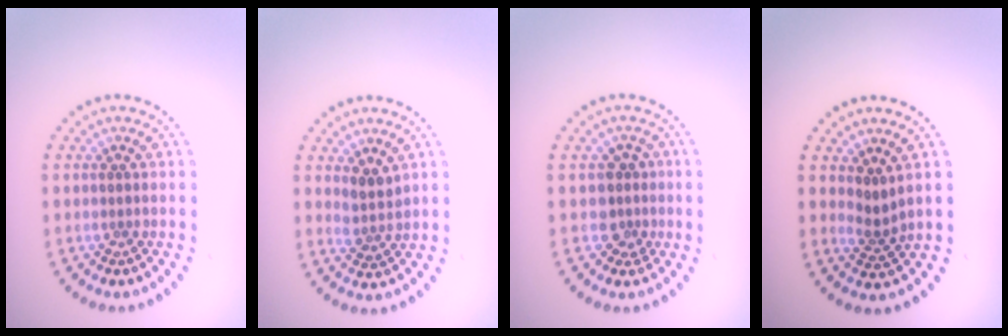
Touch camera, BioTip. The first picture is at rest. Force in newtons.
{"total": 1.8, "press": 1.5, "slide": 1.0}
{"total": 2.3, "press": 1.8, "slide": 1.4}
{"total": 1.9, "press": 1.2, "slide": 1.5}